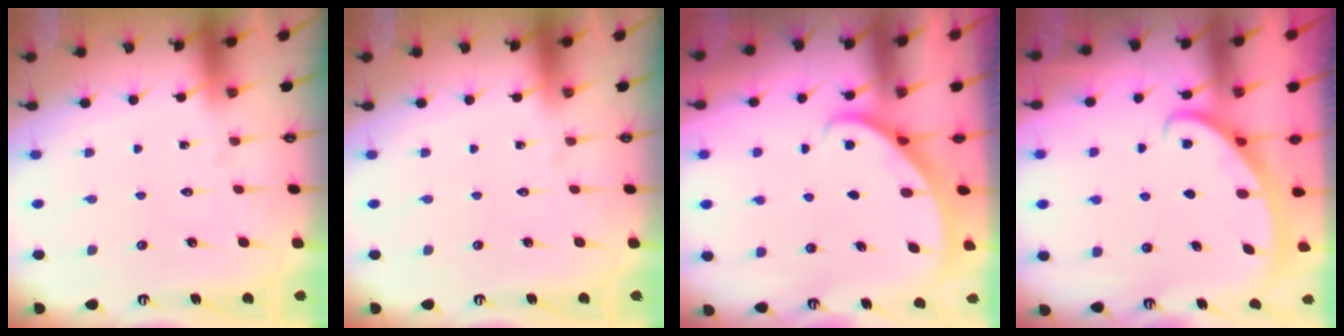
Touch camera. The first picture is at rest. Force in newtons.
{"total": 0.0}
{"total": 1.9, "press": 1.9, "slide": 0.2}
{"total": 2.9, "press": 2.9, "slide": 0.3}